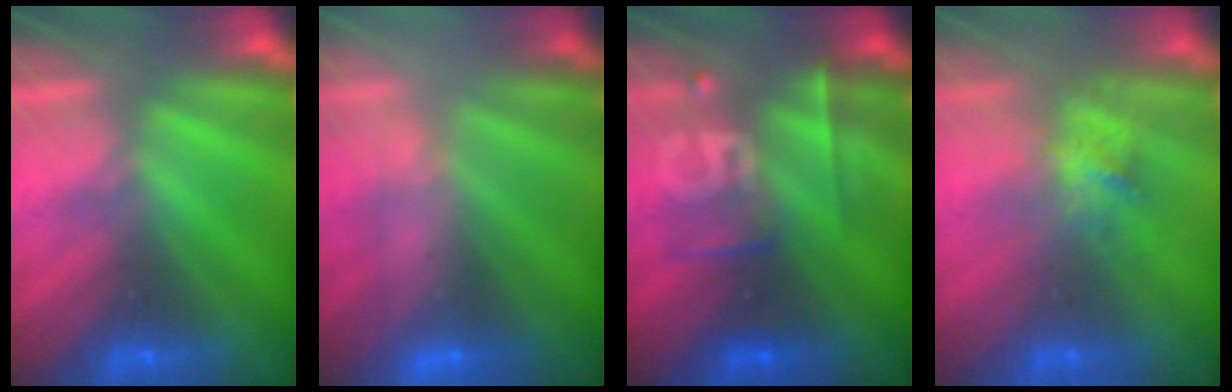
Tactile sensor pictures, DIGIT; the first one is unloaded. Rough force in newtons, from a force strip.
{"total": 2.5}
{"total": 2.4}
{"total": 2.8}